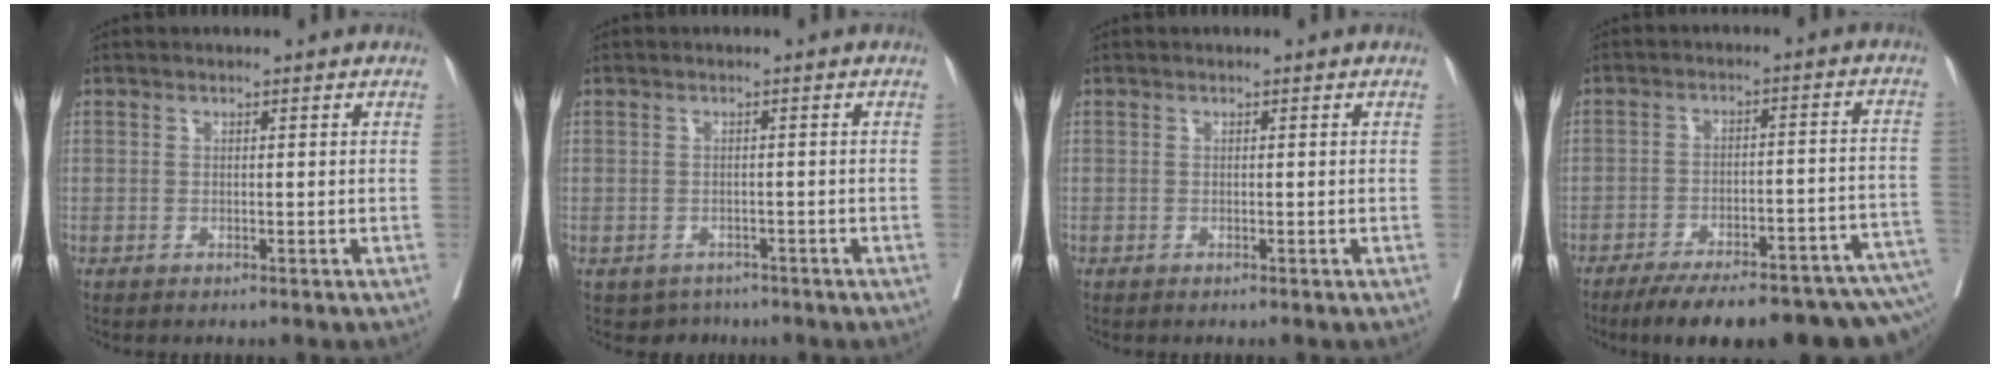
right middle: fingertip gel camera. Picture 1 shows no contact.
{"total": 3.0, "force": [-2.2, 2.0, 0.1], "torque": [0.001, 0.004, -0.031]}
{"total": 0.0}
{"total": 23.0, "force": [-18.5, 4.1, 13.2], "torque": [-0.130, 0.006, -0.242]}